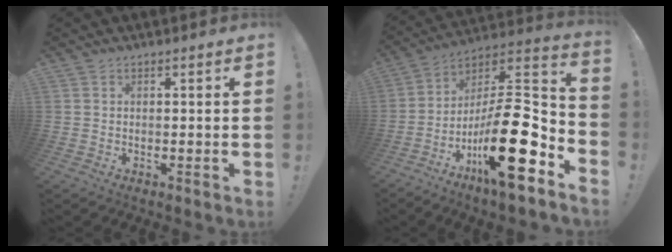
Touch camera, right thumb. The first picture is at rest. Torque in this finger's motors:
{"motor_torque": [3.44, 1.57, 1.94, -0.83, 0.63]}